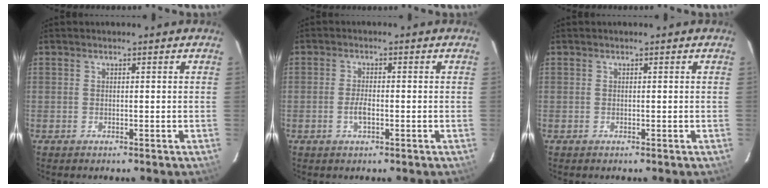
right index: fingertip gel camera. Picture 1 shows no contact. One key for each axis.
{"total": 2.8, "fx": -0.9, "fy": 1.1, "fz": 2.4, "tx": -0.050, "ty": 0.000, "tz": -0.018}
{"total": 0.0}